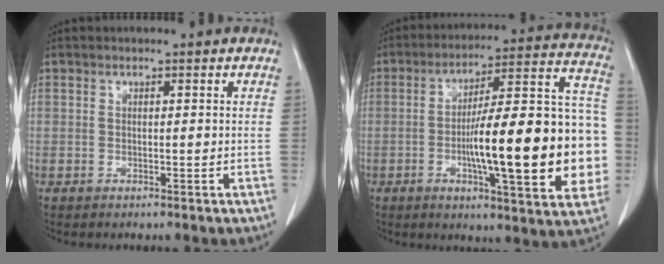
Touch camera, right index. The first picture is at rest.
{"total": 23.4, "force": [-3.6, 4.2, 22.7], "torque": [-0.260, 0.032, -0.047]}